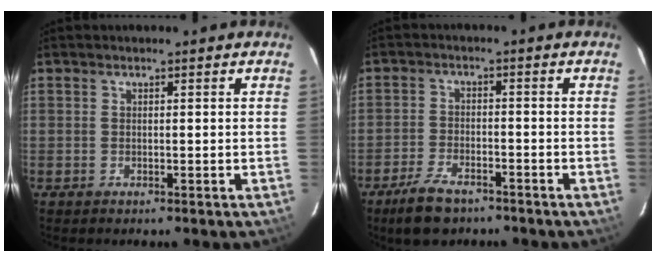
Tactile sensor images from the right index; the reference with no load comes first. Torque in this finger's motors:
{"motor_torque": [0.25, -0.31, -0.04, -0.01]}